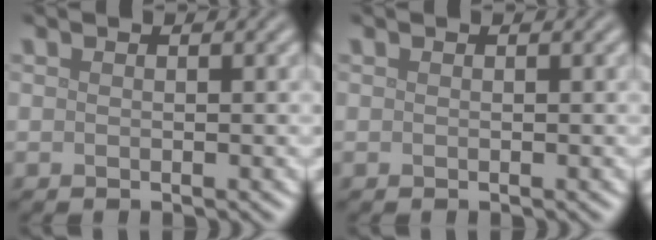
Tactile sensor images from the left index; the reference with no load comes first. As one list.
[{"total": 0.0}]